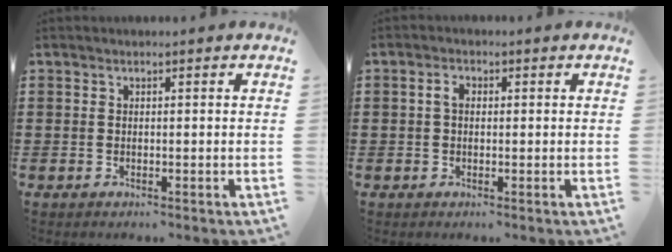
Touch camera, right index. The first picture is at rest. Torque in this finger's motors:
{"motor_torque": [0.35, -0.28, 0.22, 0.06]}